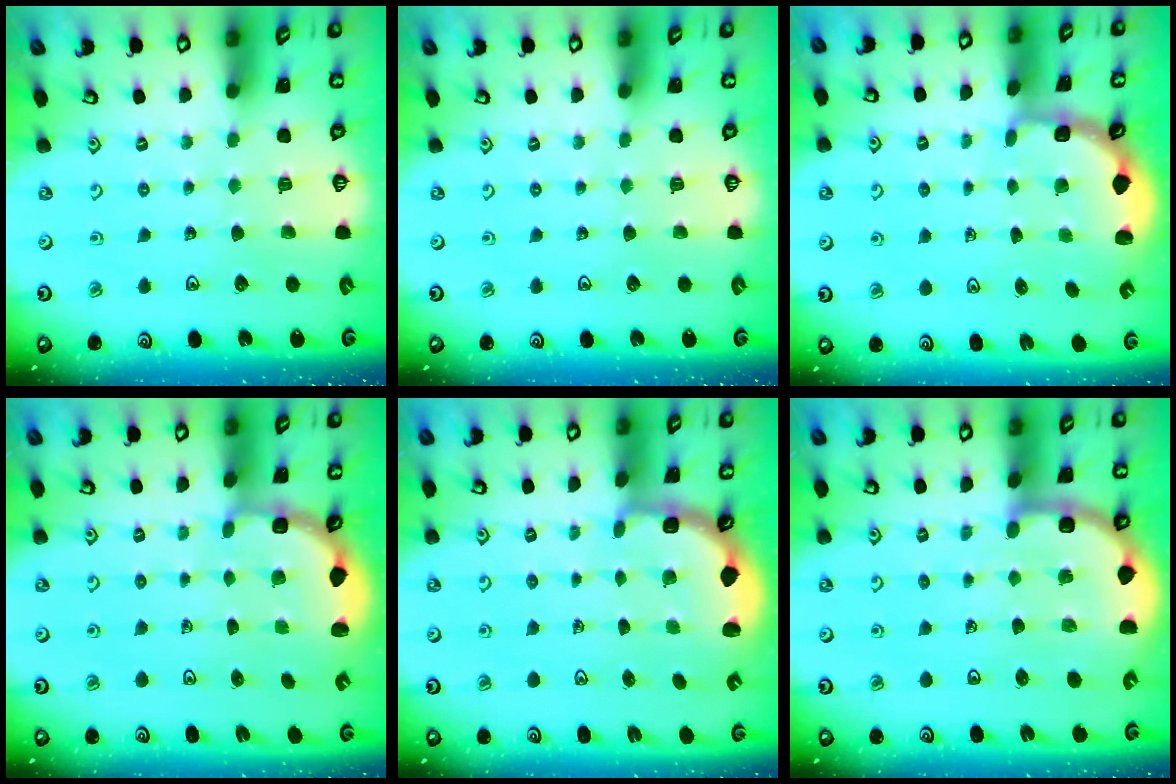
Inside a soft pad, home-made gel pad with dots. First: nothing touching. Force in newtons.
{"total": 0.0}
{"total": 2.5, "press": 1.9, "slide": 1.6}
{"total": 3.0, "press": 2.3, "slide": 1.8}
{"total": 3.0, "press": 2.0, "slide": 2.2}
{"total": 7.0, "press": 6.5, "slide": 2.5}